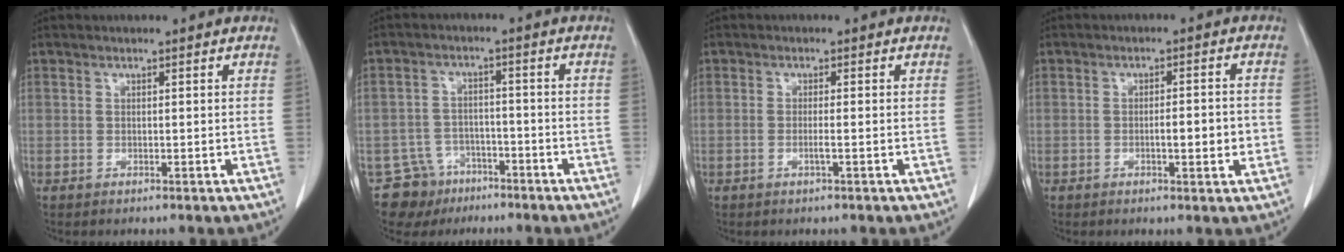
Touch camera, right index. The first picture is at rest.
{"total": 6.8, "force": [-4.5, 5.1, -0.2], "torque": [0.010, 0.017, -0.072]}
{"total": 1.2, "force": [-0.4, -0.2, 1.1], "torque": [-0.024, -0.002, -0.008]}
{"total": 4.3, "force": [-0.9, 0.8, 4.1], "torque": [-0.065, 0.000, -0.009]}